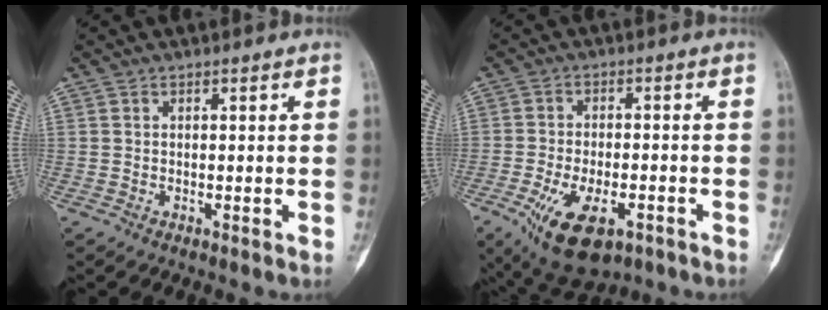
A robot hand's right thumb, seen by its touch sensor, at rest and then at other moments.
{"total": 13.0, "force": [-6.2, 6.1, 9.7], "torque": [-0.174, 0.010, -0.090]}